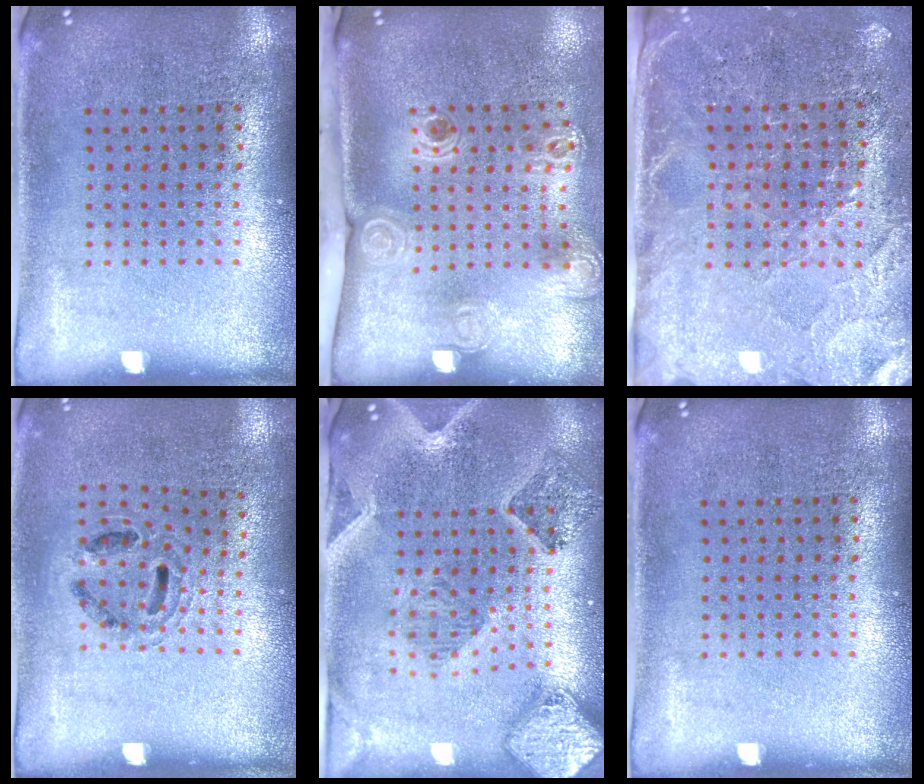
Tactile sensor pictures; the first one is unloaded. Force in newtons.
{"total": 2.3, "press": 1.6, "slide": 1.6}
{"total": 2.9, "press": 2.7, "slide": 1.1}
{"total": 0.9, "press": 0.8, "slide": 0.2}
{"total": 1.8, "press": 1.7, "slide": 0.5}
{"total": 0.0}